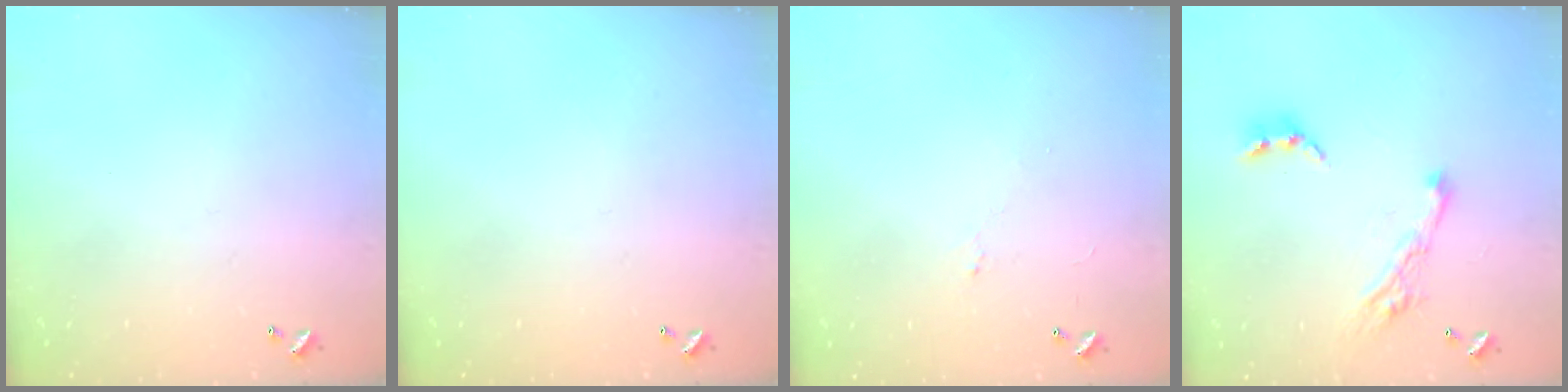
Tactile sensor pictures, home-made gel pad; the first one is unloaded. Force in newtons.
{"total": 0.0}
{"total": 0.7, "press": 0.4, "slide": 0.6}
{"total": 9.2, "press": 9.1, "slide": 1.1}